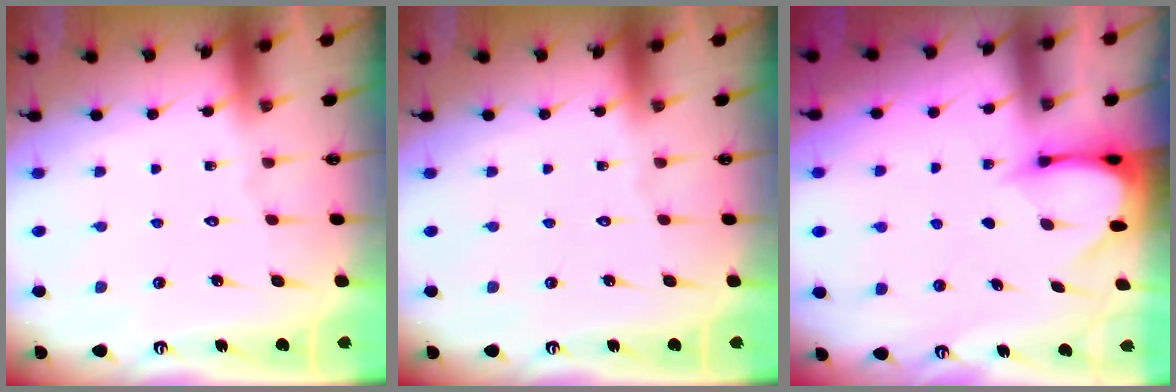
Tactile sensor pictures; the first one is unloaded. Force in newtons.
{"total": 0.0}
{"total": 3.5, "press": 3.5, "slide": 0.3}